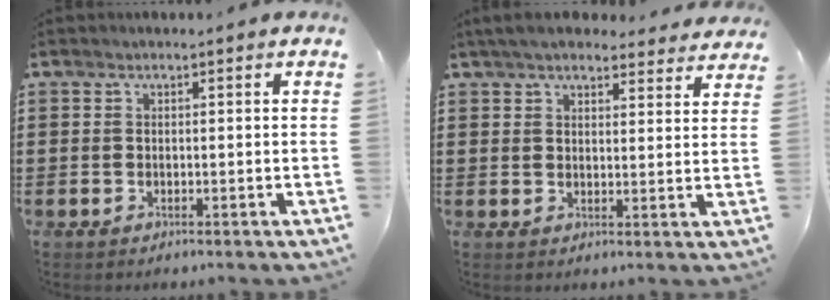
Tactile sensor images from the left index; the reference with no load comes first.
{"total": 5.0, "force": [4.6, 0.9, 1.6], "torque": [-0.046, -0.011, 0.085]}